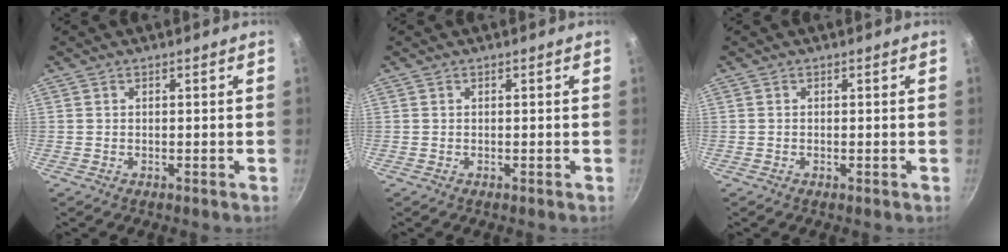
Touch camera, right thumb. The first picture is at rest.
{"total": 0.0}
{"total": 0.0}